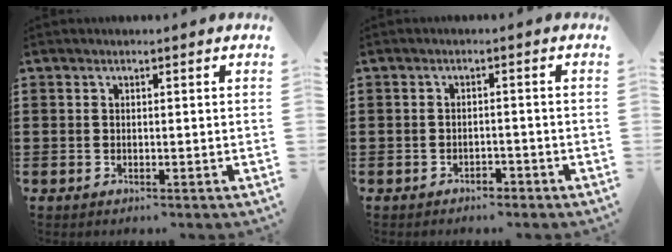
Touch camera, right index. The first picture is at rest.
{"total": 1.7, "force": [-1.6, 0.4, 0.1], "torque": [-0.009, 0.001, -0.035]}